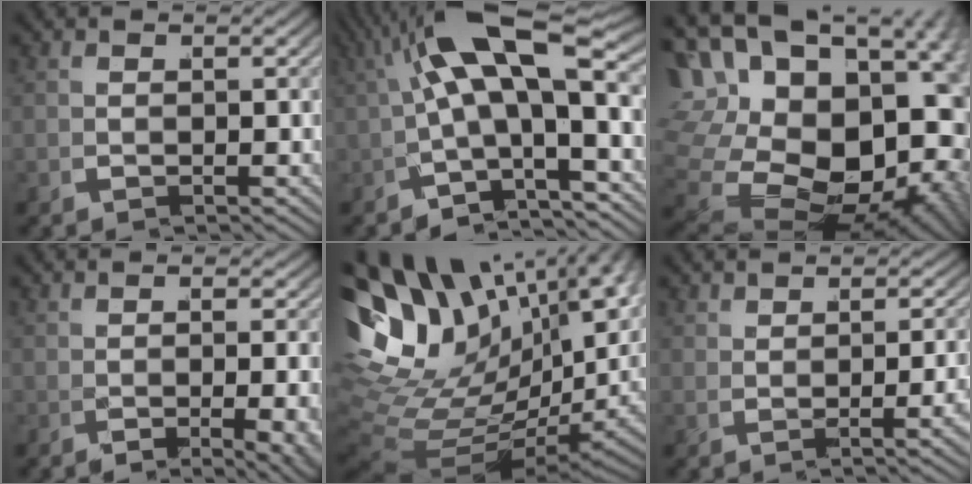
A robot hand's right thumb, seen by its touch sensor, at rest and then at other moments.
{"total": 8.5, "force": [1.0, 3.6, 7.6], "torque": [-0.134, 0.020, 0.002]}
{"total": 23.3, "force": [-1.9, 16.5, 16.3], "torque": [-0.298, -0.053, -0.008]}
{"total": 3.8, "force": [-1.3, 0.9, 3.5], "torque": [-0.063, -0.014, -0.013]}
{"total": 16.1, "force": [1.3, 10.3, 12.3], "torque": [-0.262, -0.030, 0.042]}
{"total": 1.1, "force": [0.5, -0.6, 0.8], "torque": [-0.008, -0.001, 0.012]}